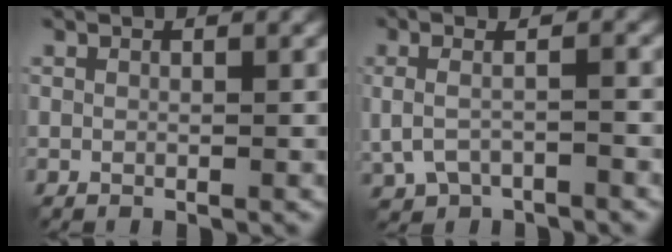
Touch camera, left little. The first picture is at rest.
{"total": 3.6, "force": [-0.3, 1.7, 3.2], "torque": [-0.062, -0.003, -0.012]}